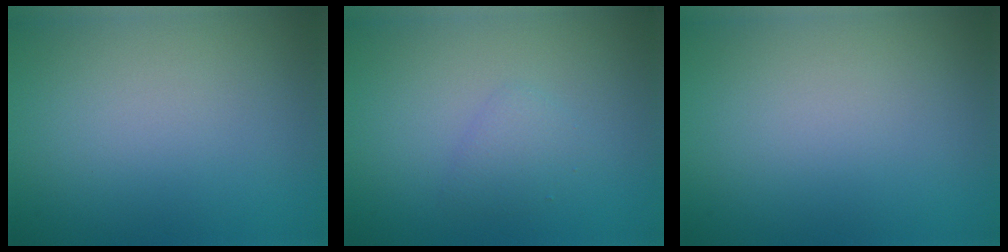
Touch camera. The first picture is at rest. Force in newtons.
{"total": 1.4, "press": 1.4, "slide": 0.0}
{"total": 0.0}